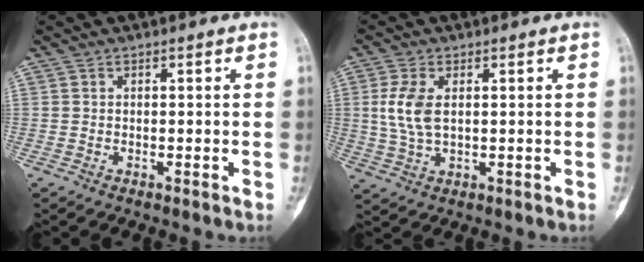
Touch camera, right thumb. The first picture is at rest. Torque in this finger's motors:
{"motor_torque": [1.43, 0.74, 0.94, -0.19, 0.19]}